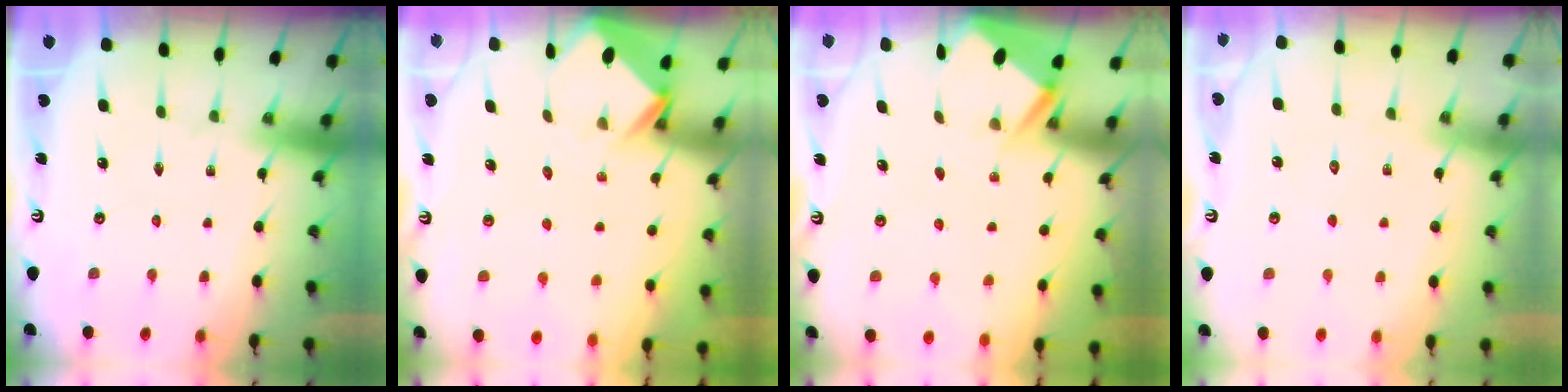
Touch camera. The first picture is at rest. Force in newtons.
{"total": 3.8, "press": 3.8, "slide": 0.2}
{"total": 2.8, "press": 2.8, "slide": 0.4}
{"total": 5.6, "press": 5.6, "slide": 0.5}